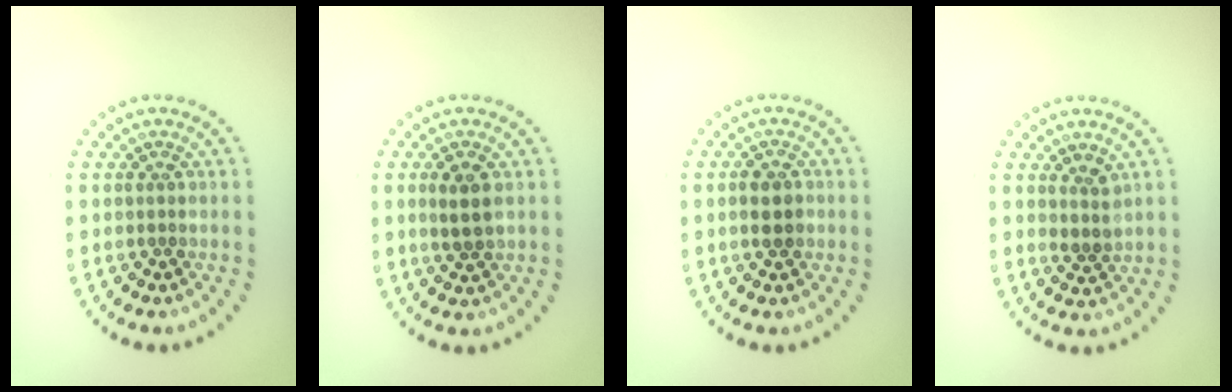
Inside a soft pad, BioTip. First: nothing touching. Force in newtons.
{"total": 1.8, "press": 1.7, "slide": 0.5}
{"total": 2.1, "press": 2.0, "slide": 0.2}
{"total": 1.5, "press": 1.2, "slide": 1.0}